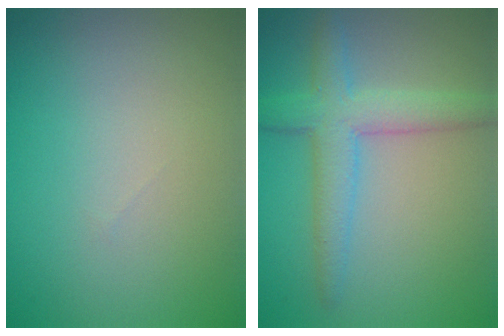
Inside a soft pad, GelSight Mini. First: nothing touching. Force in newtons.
{"total": 4.4, "press": 4.4, "slide": 0.2}